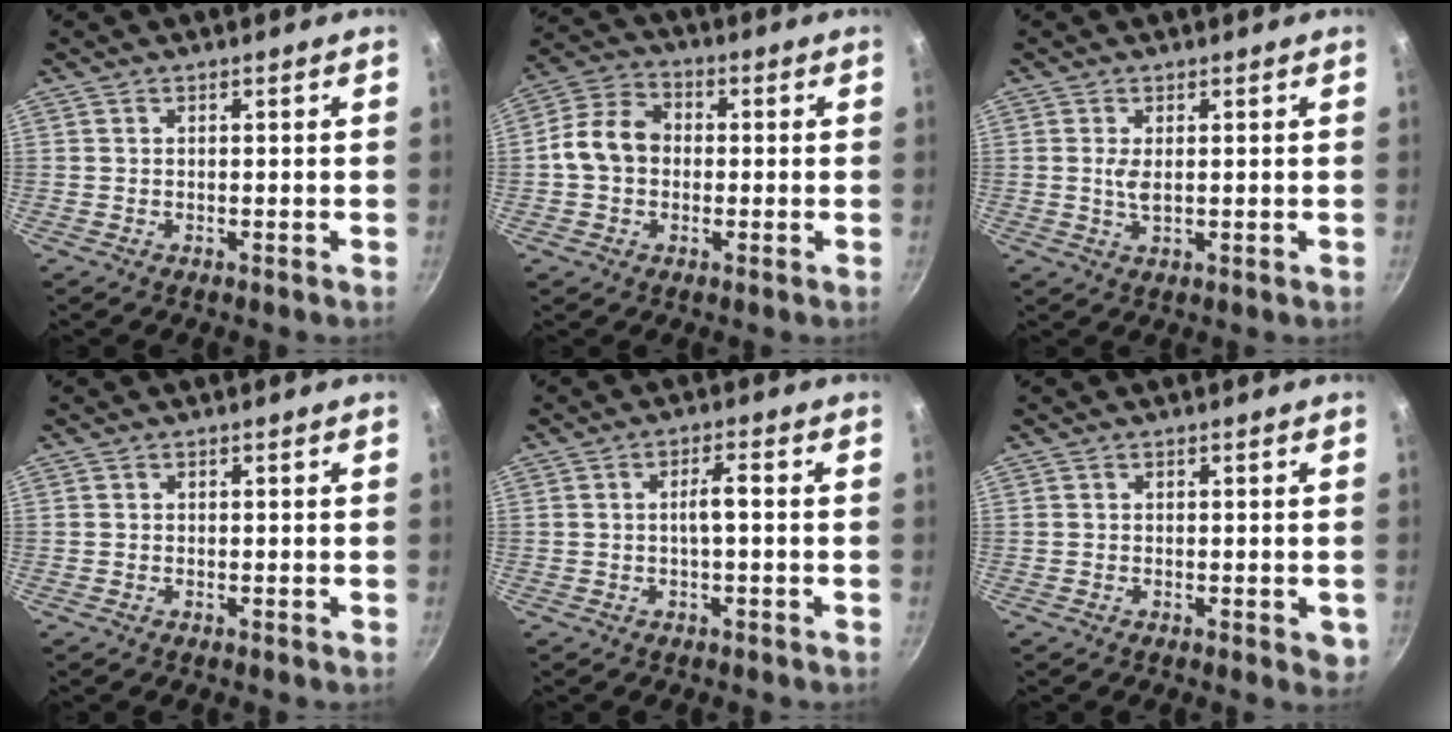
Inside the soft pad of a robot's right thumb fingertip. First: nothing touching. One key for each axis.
{"total": 9.5, "fx": -0.3, "fy": 7.5, "fz": 5.8, "tx": -0.084, "ty": 0.024, "tz": -0.023}
{"total": 2.7, "fx": 0.4, "fy": 1.2, "fz": 2.3, "tx": -0.048, "ty": -0.003, "tz": 0.011}
{"total": 0.0}
{"total": 3.3, "fx": -0.3, "fy": 0.7, "fz": 3.2, "tx": -0.063, "ty": 0.017, "tz": -0.005}
{"total": 2.7, "fx": -0.7, "fy": 1.5, "fz": 2.1, "tx": -0.022, "ty": -0.003, "tz": -0.011}